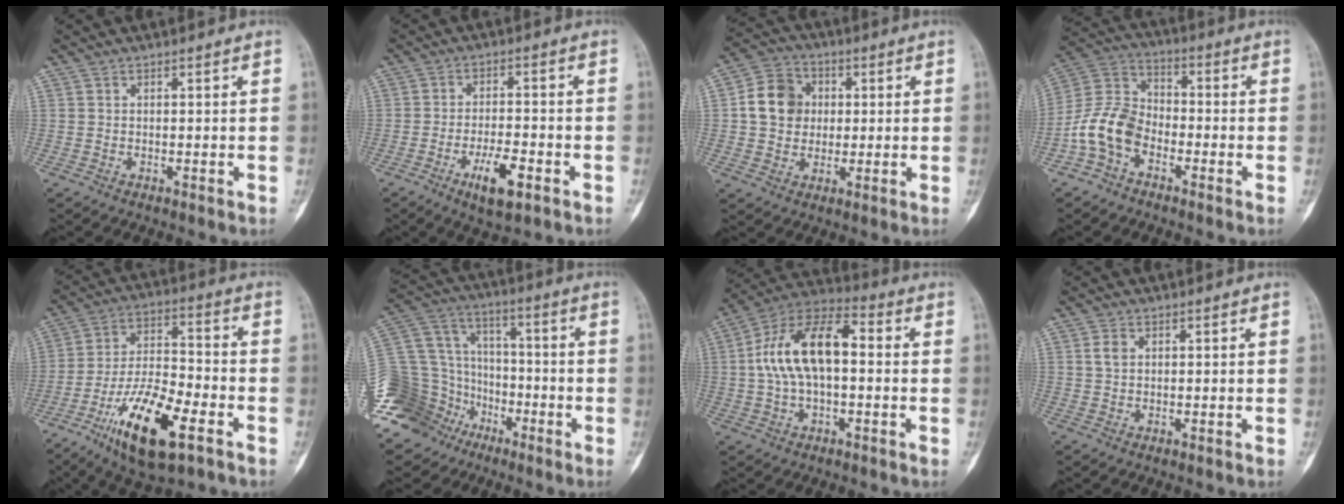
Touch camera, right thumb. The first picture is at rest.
{"total": 7.4, "force": [-3.6, 2.5, 6.0], "torque": [-0.103, 0.013, -0.057]}
{"total": 9.9, "force": [1.1, 8.5, 4.9], "torque": [-0.062, 0.009, 0.010]}
{"total": 10.7, "force": [-4.5, 7.2, 6.4], "torque": [-0.124, 0.045, -0.101]}
{"total": 17.8, "force": [-9.0, 6.3, 14.1], "torque": [-0.252, 0.045, -0.154]}
{"total": 23.8, "force": [-11.9, 18.2, 9.7], "torque": [-0.221, 0.084, -0.206]}
{"total": 15.7, "force": [0.9, 8.1, 13.4], "torque": [-0.246, 0.044, 0.006]}
{"total": 2.0, "force": [0.6, 1.4, 1.4], "torque": [-0.026, 0.003, 0.012]}